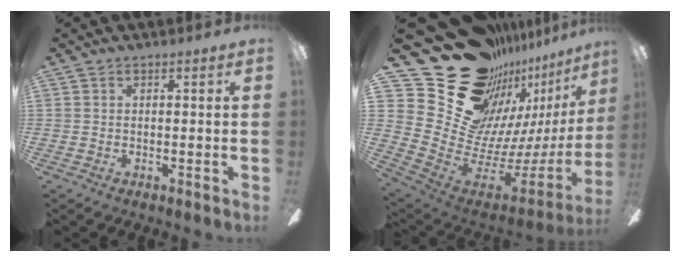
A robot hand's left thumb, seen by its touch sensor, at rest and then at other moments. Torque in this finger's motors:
{"motor_torque": [2.78, 2.23, 1.08, -1.69, 0.12]}